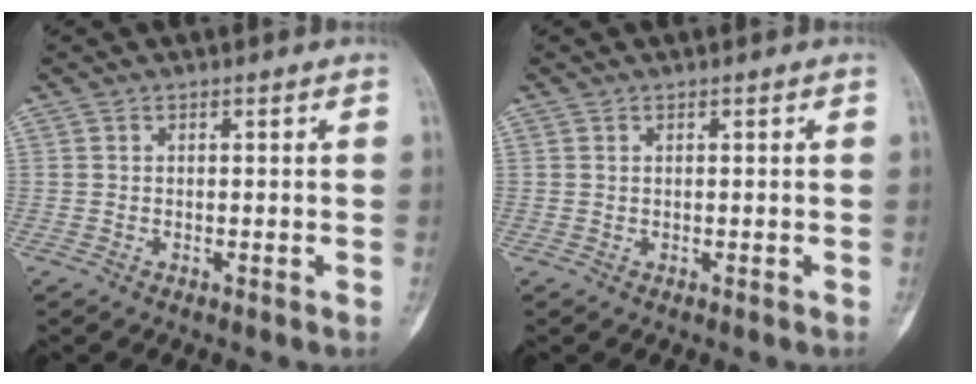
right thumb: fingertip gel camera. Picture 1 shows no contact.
{"total": 0.0}